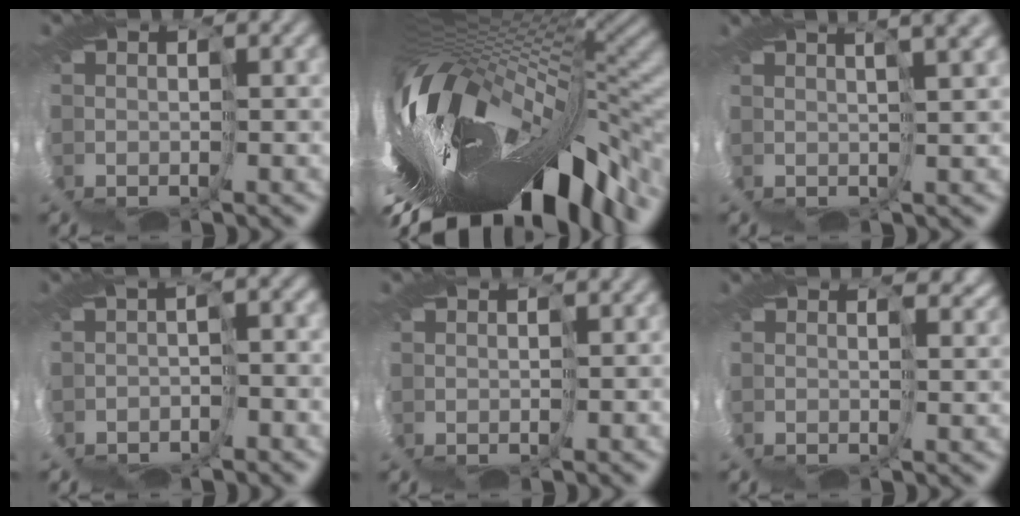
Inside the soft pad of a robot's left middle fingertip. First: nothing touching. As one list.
[{"total": 10.4, "force": [-2.7, 1.2, 9.9], "torque": [-0.190, -0.014, -0.037]}, {"total": 4.0, "force": [2.9, -1.1, 2.5], "torque": [-0.033, 0.012, 0.047]}, {"total": 3.1, "force": [-2.5, -1.7, -0.9], "torque": [0.006, -0.009, -0.024]}, {"total": 0.6, "force": [-0.5, 0.4, 0.0], "torque": [-0.002, -0.003, -0.005]}, {"total": 1.5, "force": [1.2, -0.1, 0.8], "torque": [-0.014, 0.003, 0.027]}]